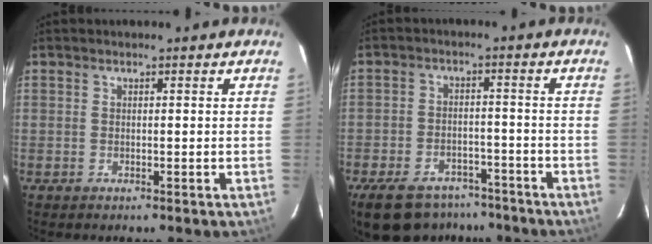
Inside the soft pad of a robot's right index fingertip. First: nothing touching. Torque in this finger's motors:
{"motor_torque": [1.28, -0.87, 0.54, 0.09]}